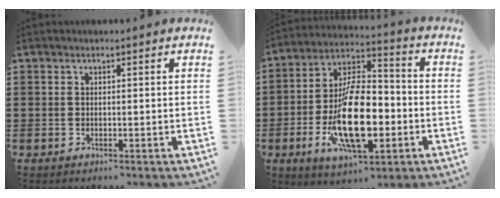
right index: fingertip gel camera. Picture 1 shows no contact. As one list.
[{"total": 15.8, "force": [-4.2, 7.4, 13.3], "torque": [-0.254, -0.005, -0.076]}]